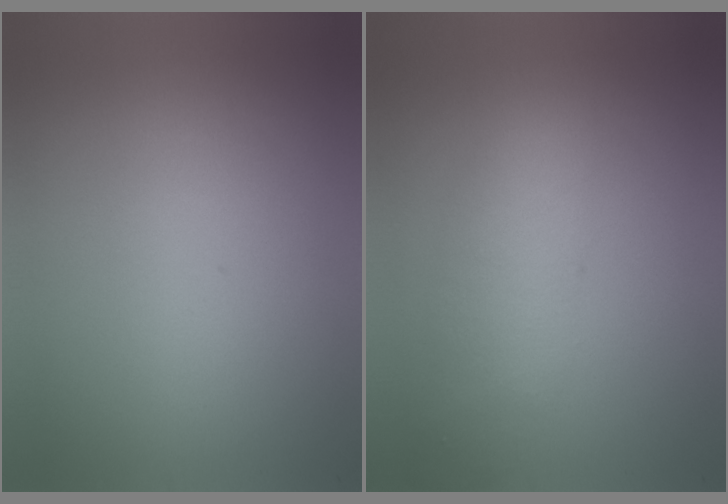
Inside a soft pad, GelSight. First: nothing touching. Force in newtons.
{"total": 2.1}